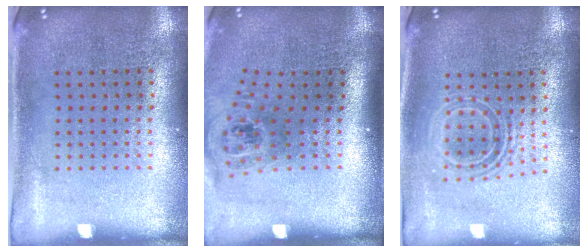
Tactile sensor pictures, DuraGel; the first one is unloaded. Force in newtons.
{"total": 1.7, "press": 1.3, "slide": 1.1}
{"total": 1.6, "press": 1.3, "slide": 0.9}